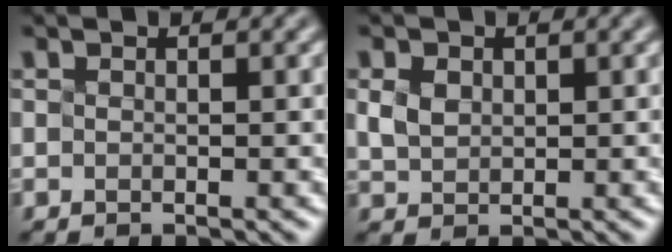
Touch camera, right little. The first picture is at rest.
{"total": 1.1, "force": [0.2, 1.0, 0.4], "torque": [-0.018, 0.002, 0.022]}